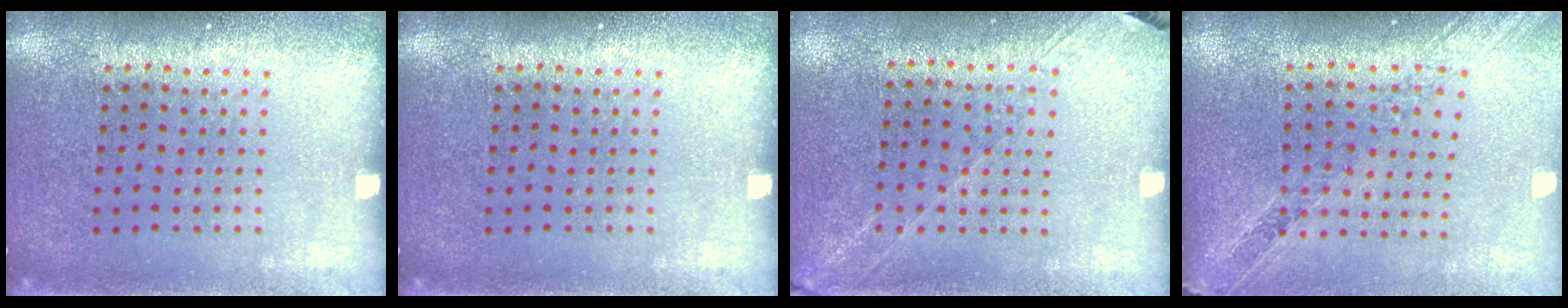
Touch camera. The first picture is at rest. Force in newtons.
{"total": 0.0}
{"total": 1.3, "press": 1.2, "slide": 0.4}
{"total": 1.1, "press": 1.1, "slide": 0.1}